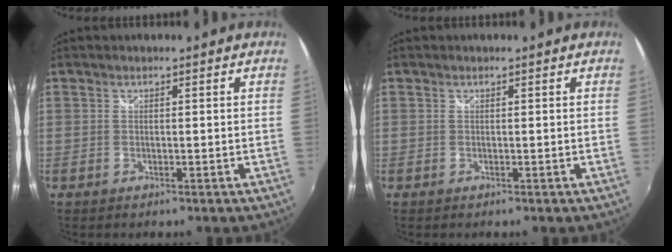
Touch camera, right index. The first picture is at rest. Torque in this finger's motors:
{"motor_torque": [-1.12, 0.44, -0.07, 0.01]}